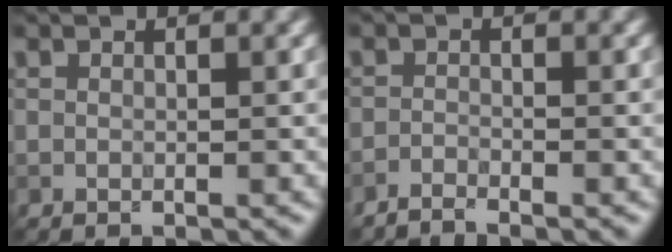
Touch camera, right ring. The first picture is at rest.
{"total": 1.8, "force": [-1.7, 0.1, 0.7], "torque": [-0.018, 0.002, -0.039]}